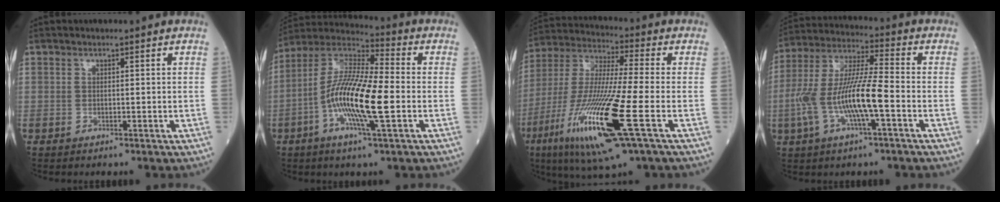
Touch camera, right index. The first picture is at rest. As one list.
[{"total": 14.9, "force": [-3.3, 1.9, 14.5], "torque": [-0.285, -0.001, -0.068]}, {"total": 19.9, "force": [-7.4, 1.2, 18.5], "torque": [-0.406, -0.039, -0.141]}, {"total": 12.9, "force": [-3.4, 1.6, 12.4], "torque": [-0.256, 0.009, -0.065]}]